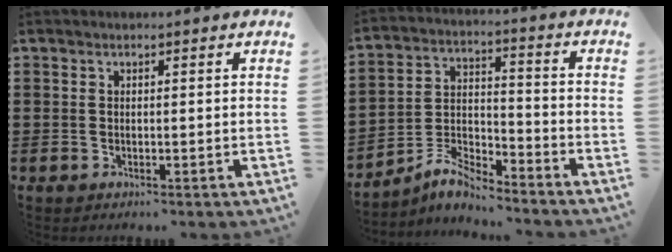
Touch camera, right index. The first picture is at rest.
{"total": 6.9, "force": [-6.1, 1.8, 2.5], "torque": [-0.060, 0.010, -0.122]}